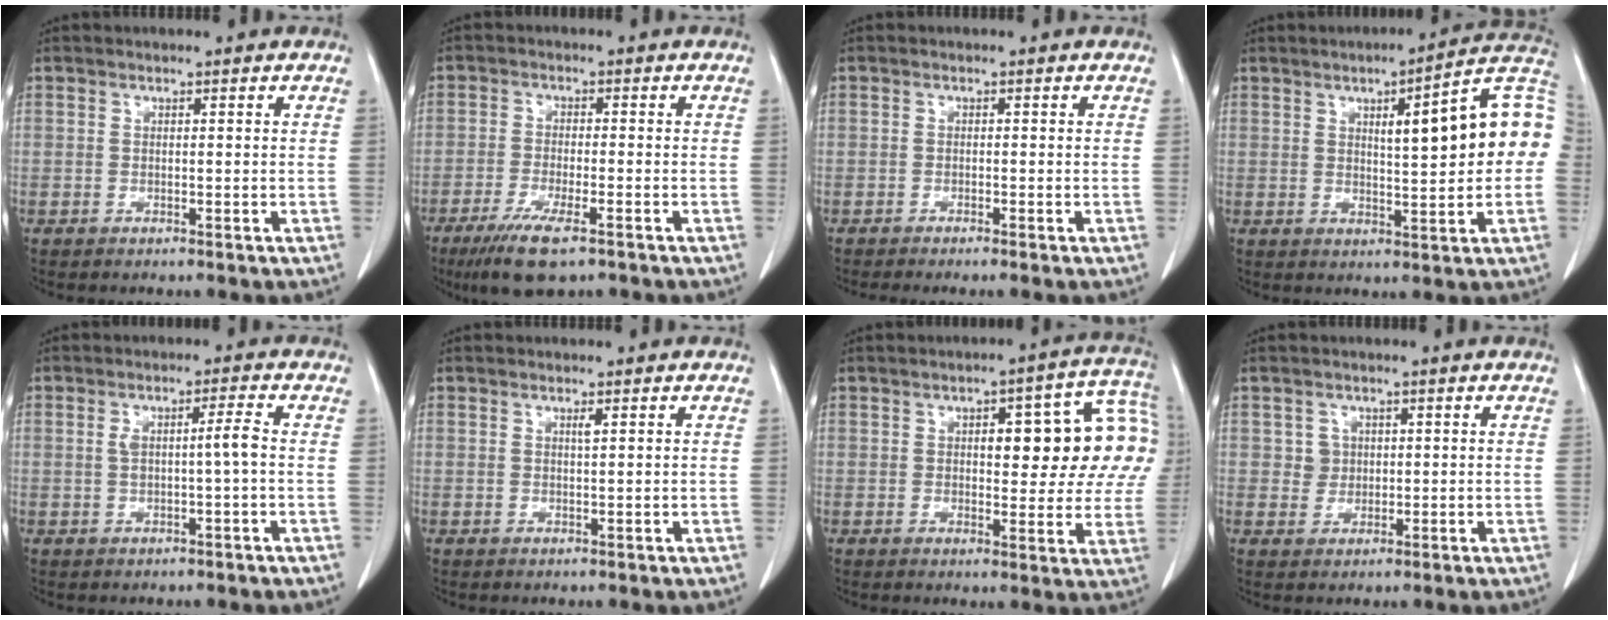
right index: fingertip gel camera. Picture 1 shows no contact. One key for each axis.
{"total": 7.9, "fx": -5.1, "fy": 1.3, "fz": 5.8, "tx": -0.105, "ty": -0.019, "tz": -0.085}
{"total": 1.9, "fx": -1.6, "fy": -0.3, "fz": 1.1, "tx": -0.015, "ty": 0.000, "tz": -0.026}
{"total": 14.1, "fx": 1.9, "fy": 2.3, "fz": 13.8, "tx": -0.180, "ty": 0.035, "tz": 0.022}
{"total": 3.5, "fx": -0.2, "fy": -0.1, "fz": 3.5, "tx": -0.066, "ty": 0.010, "tz": 0.002}
{"total": 0.7, "fx": 0.3, "fy": -0.1, "fz": 0.6, "tx": -0.014, "ty": -0.001, "tz": 0.007}
{"total": 15.5, "fx": 2.9, "fy": 5.3, "fz": 14.2, "tx": -0.169, "ty": 0.036, "tz": 0.031}
{"total": 2.2, "fx": 0.5, "fy": 2.1, "fz": 0.2, "tx": 0.004, "ty": 0.001, "tz": 0.006}